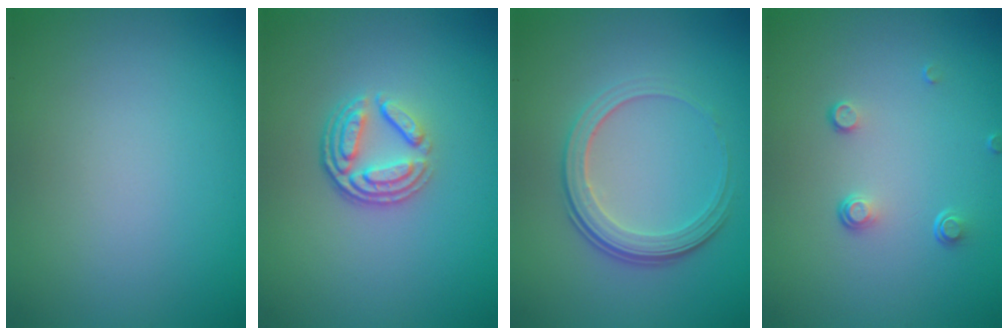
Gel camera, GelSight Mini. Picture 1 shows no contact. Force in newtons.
{"total": 3.9, "press": 2.8, "slide": 2.7}
{"total": 3.5, "press": 2.6, "slide": 2.4}
{"total": 1.4, "press": 0.8, "slide": 1.2}